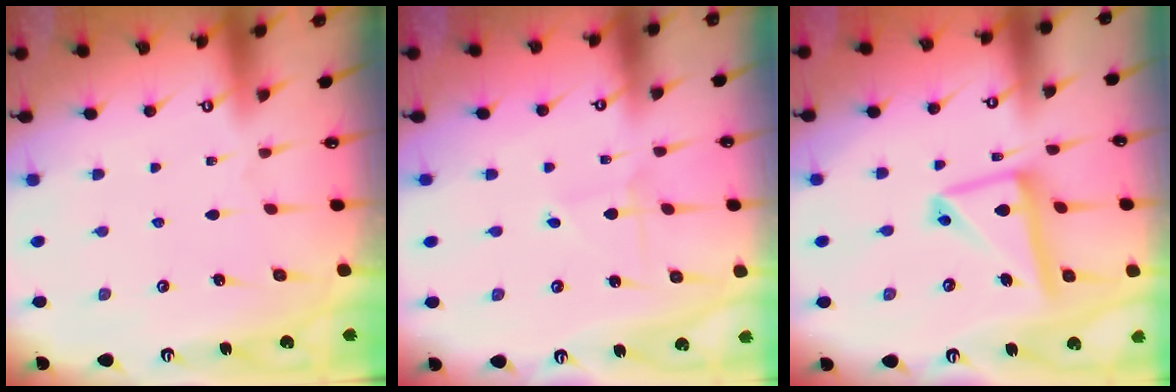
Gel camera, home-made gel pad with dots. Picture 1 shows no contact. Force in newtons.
{"total": 2.0, "press": 2.0, "slide": 0.2}
{"total": 14.5, "press": 14.4, "slide": 1.4}